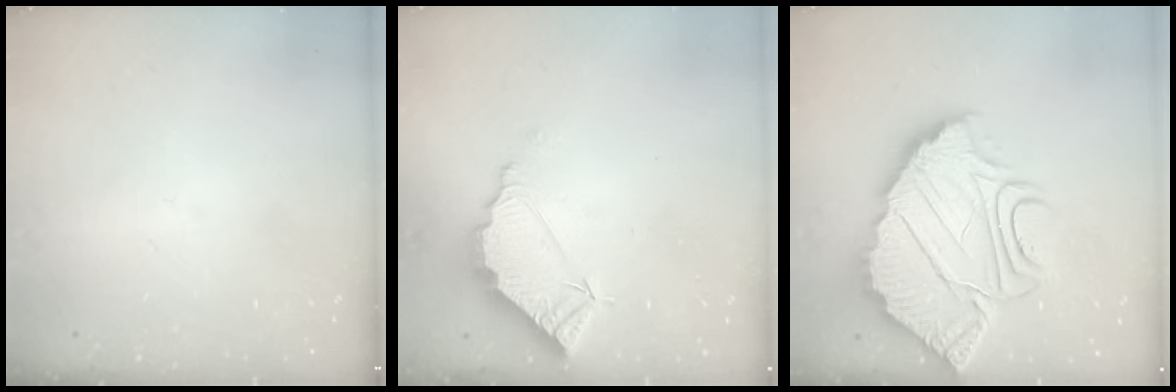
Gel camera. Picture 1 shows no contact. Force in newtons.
{"total": 6.2, "press": 6.2, "slide": 0.3}
{"total": 18.3, "press": 18.3, "slide": 1.8}